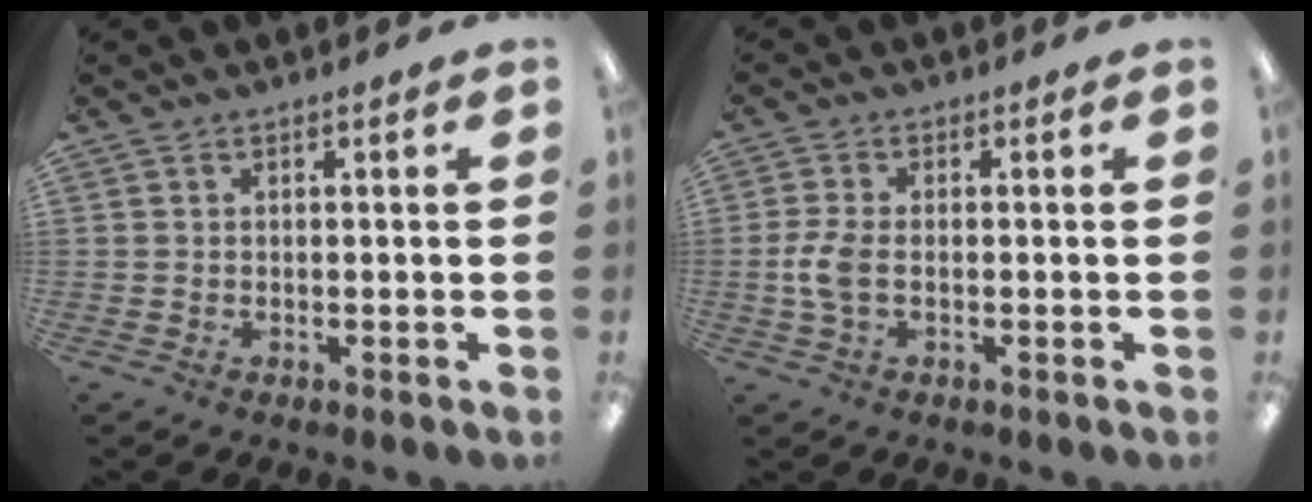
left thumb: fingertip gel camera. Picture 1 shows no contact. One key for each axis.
{"total": 5.7, "fx": -0.6, "fy": 3.1, "fz": 4.8, "tx": -0.107, "ty": -0.001, "tz": -0.014}